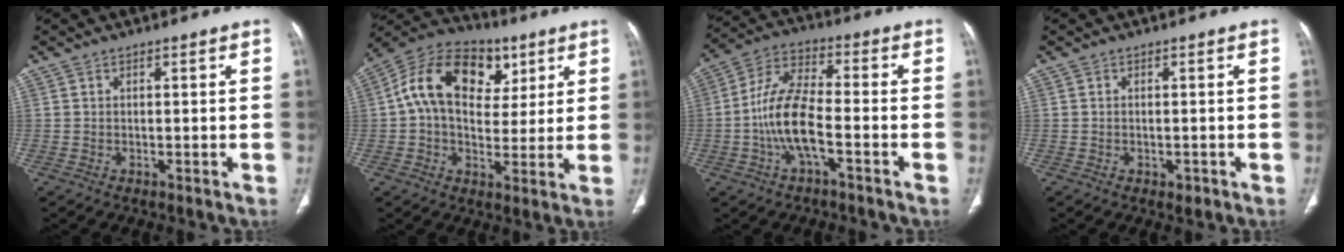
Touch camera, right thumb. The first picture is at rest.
{"total": 17.7, "force": [5.0, 12.2, 11.9], "torque": [-0.179, 0.007, 0.074]}
{"total": 11.4, "force": [-3.3, 4.2, 10.1], "torque": [-0.211, 0.037, -0.067]}
{"total": 1.3, "force": [-0.7, 0.7, 0.9], "torque": [-0.012, 0.002, -0.005]}